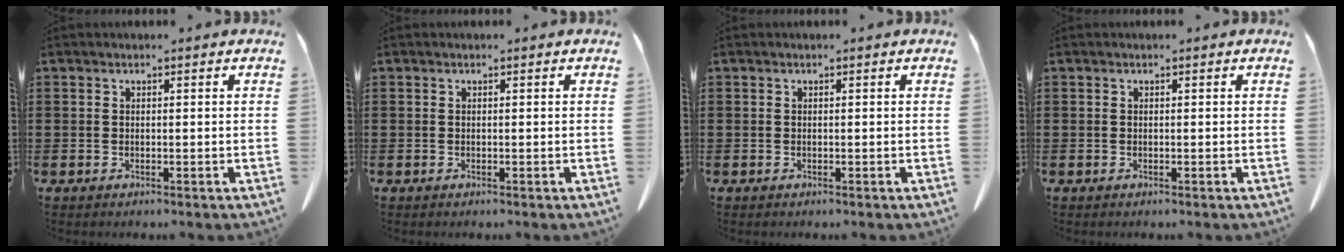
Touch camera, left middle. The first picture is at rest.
{"total": 0.0}
{"total": 0.0}
{"total": 0.0}